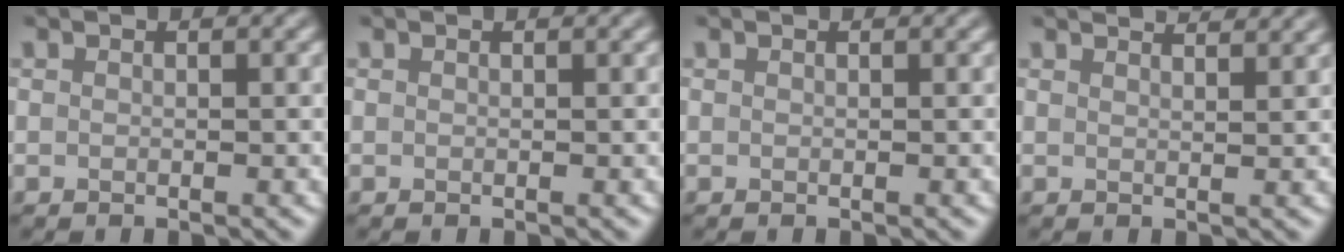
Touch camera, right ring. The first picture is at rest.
{"total": 0.0}
{"total": 0.0}
{"total": 3.3, "force": [3.0, 0.7, 1.2], "torque": [0.001, 0.010, 0.019]}